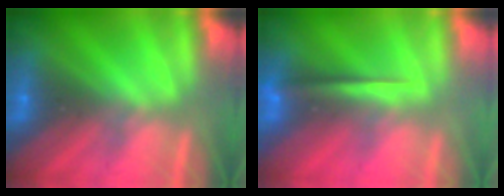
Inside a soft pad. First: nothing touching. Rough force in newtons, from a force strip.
{"total": 1.3}